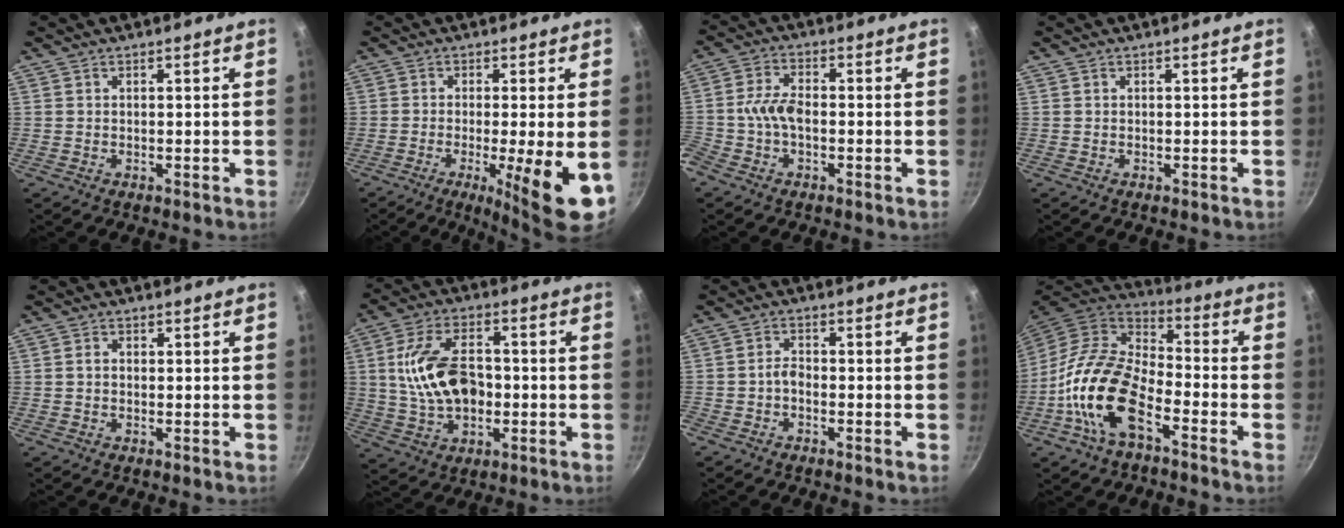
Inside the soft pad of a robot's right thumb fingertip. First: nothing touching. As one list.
[{"total": 11.2, "force": [-3.1, 1.5, 10.6], "torque": [-0.154, -0.008, -0.043]}, {"total": 6.0, "force": [-2.0, 3.4, 4.5], "torque": [-0.100, 0.021, -0.052]}, {"total": 0.0}, {"total": 1.4, "force": [0.0, 1.1, 0.9], "torque": [-0.016, 0.006, -0.003]}, {"total": 14.2, "force": [-0.2, 9.1, 10.9], "torque": [-0.182, 0.020, -0.004]}, {"total": 2.3, "force": [-1.5, 1.2, 1.2], "torque": [-0.028, 0.016, -0.033]}, {"total": 16.5, "force": [-6.7, 8.4, 12.5], "torque": [-0.224, 0.045, -0.143]}]